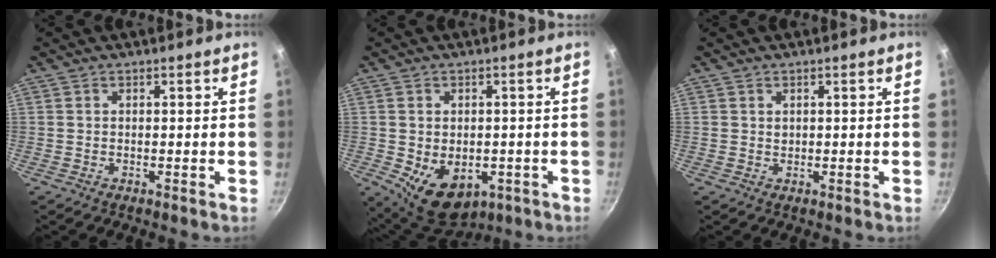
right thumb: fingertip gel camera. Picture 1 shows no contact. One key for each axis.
{"total": 10.3, "fx": -2.7, "fy": 7.1, "fz": 7.1, "tx": -0.079, "ty": -0.008, "tz": -0.018}
{"total": 0.8, "fx": 0.3, "fy": 0.6, "fz": 0.3, "tx": -0.003, "ty": 0.001, "tz": 0.006}